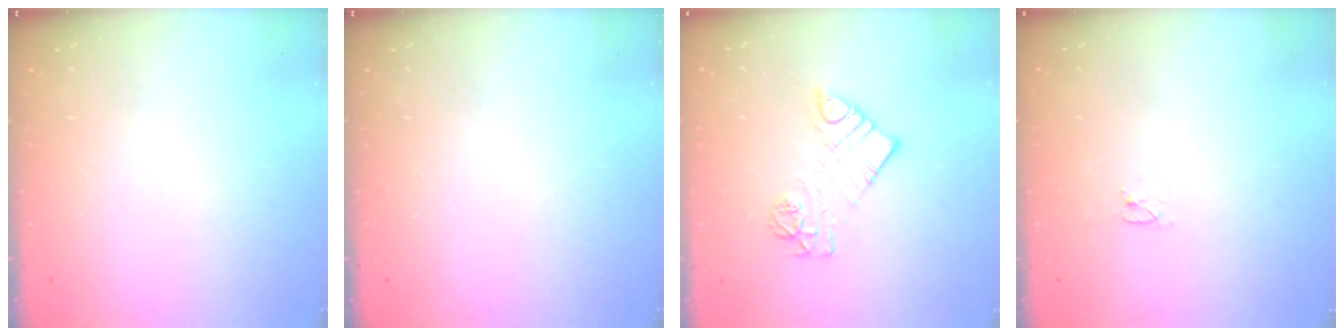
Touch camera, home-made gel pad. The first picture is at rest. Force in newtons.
{"total": 0.0}
{"total": 10.1, "press": 10.0, "slide": 0.7}
{"total": 2.6, "press": 2.6, "slide": 0.3}